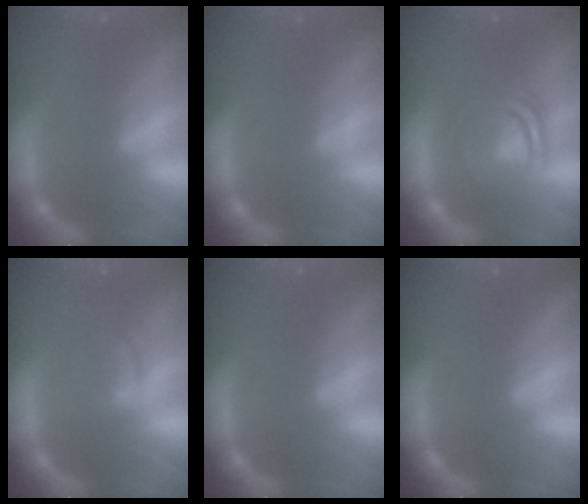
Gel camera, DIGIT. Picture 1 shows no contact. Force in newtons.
{"total": 0.0}
{"total": 7.1}
{"total": 2.4}
{"total": 0.0}
{"total": 0.0}